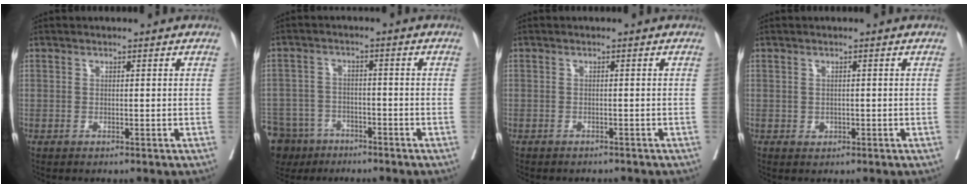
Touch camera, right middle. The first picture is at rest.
{"total": 13.3, "force": [-9.1, 9.0, 3.8], "torque": [-0.117, -0.005, -0.139]}
{"total": 4.0, "force": [-3.6, 1.2, 1.1], "torque": [-0.013, -0.002, -0.046]}
{"total": 0.9, "force": [-0.2, 0.8, 0.5], "torque": [-0.007, 0.001, 0.000]}